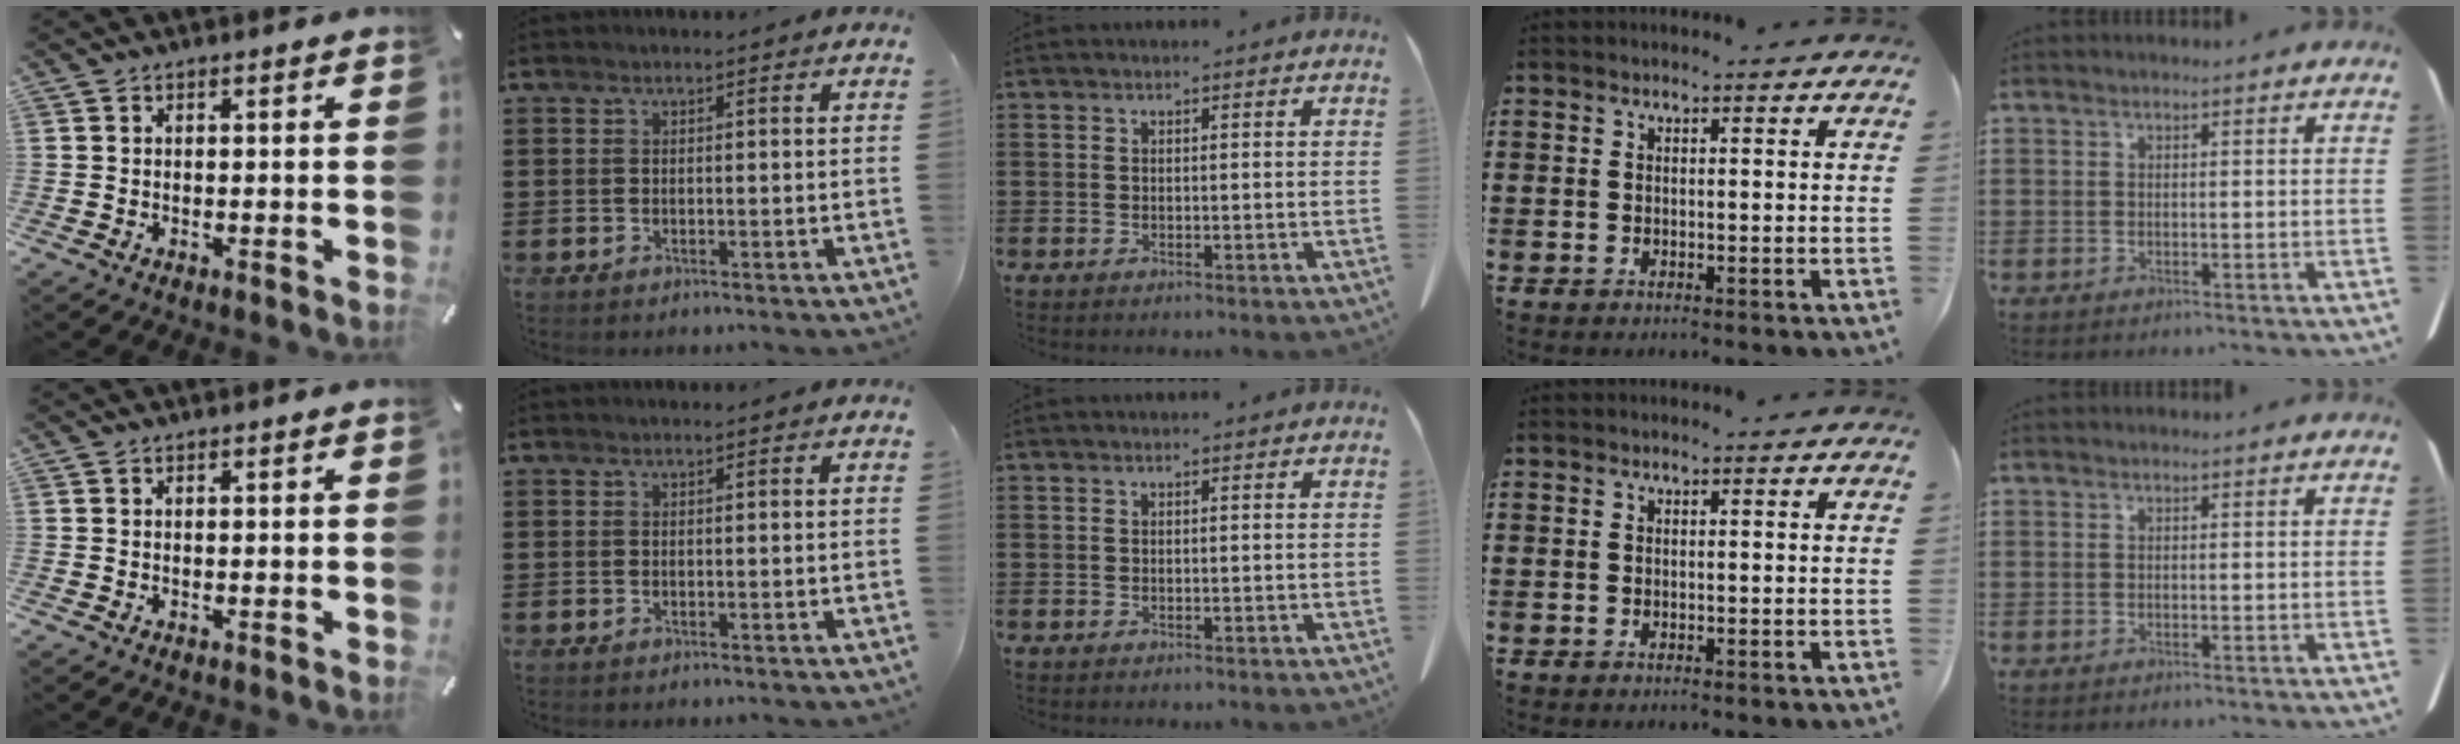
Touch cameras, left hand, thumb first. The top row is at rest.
{}